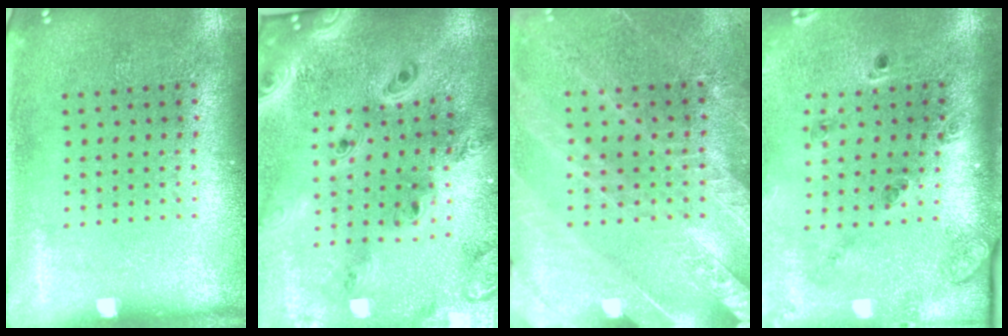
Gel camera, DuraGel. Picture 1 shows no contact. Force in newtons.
{"total": 3.9, "press": 3.0, "slide": 2.5}
{"total": 2.8, "press": 2.7, "slide": 0.7}
{"total": 1.8, "press": 1.6, "slide": 0.8}